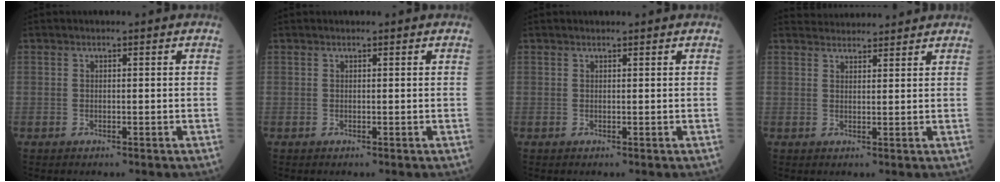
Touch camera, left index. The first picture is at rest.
{"total": 0.0}
{"total": 0.6, "force": [0.6, 0.1, 0.1], "torque": [-0.006, 0.004, 0.010]}
{"total": 5.6, "force": [5.5, 0.7, 0.5], "torque": [-0.010, 0.032, 0.079]}